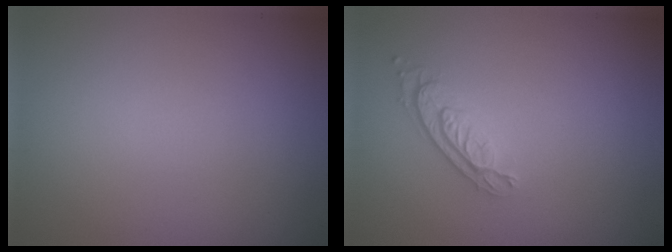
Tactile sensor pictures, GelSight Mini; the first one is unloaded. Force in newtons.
{"total": 2.1, "press": 1.8, "slide": 1.1}